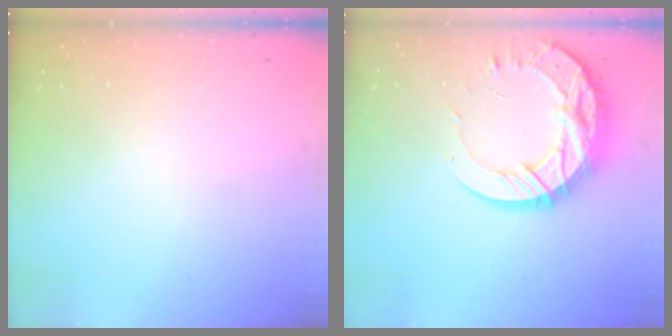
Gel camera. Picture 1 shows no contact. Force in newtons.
{"total": 18.0, "press": 17.9, "slide": 1.6}